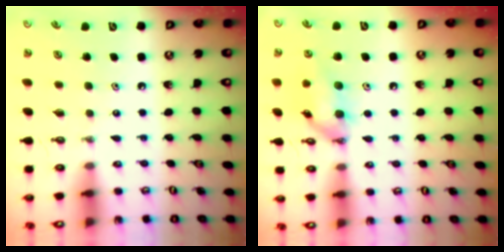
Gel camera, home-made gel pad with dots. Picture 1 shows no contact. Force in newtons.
{"total": 13.3, "press": 13.2, "slide": 0.8}